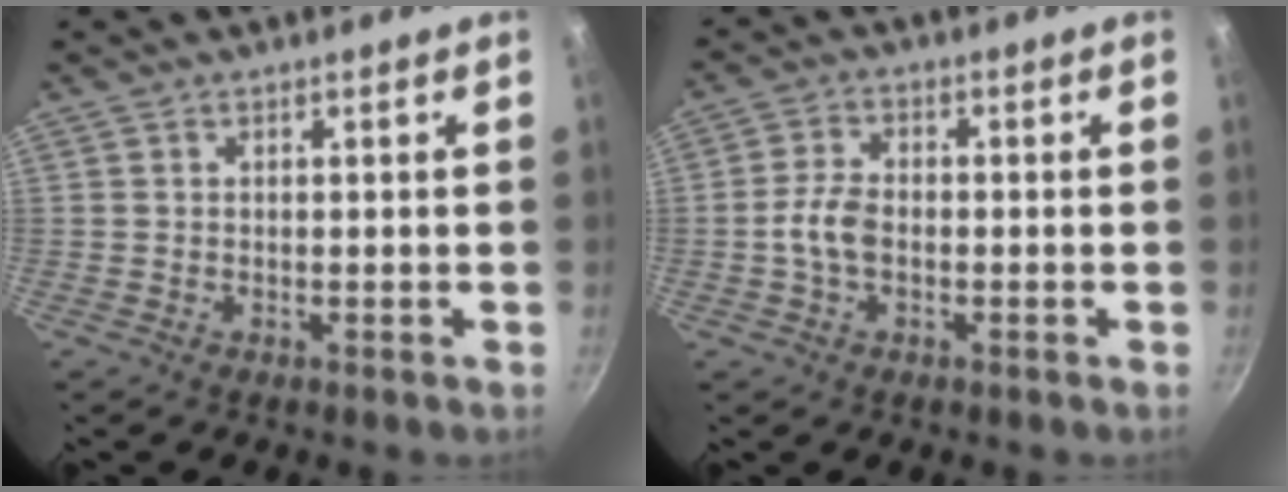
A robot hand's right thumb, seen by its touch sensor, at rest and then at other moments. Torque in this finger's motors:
{"motor_torque": [0.79, 1.23, 0.87, -0.42, 0.03]}